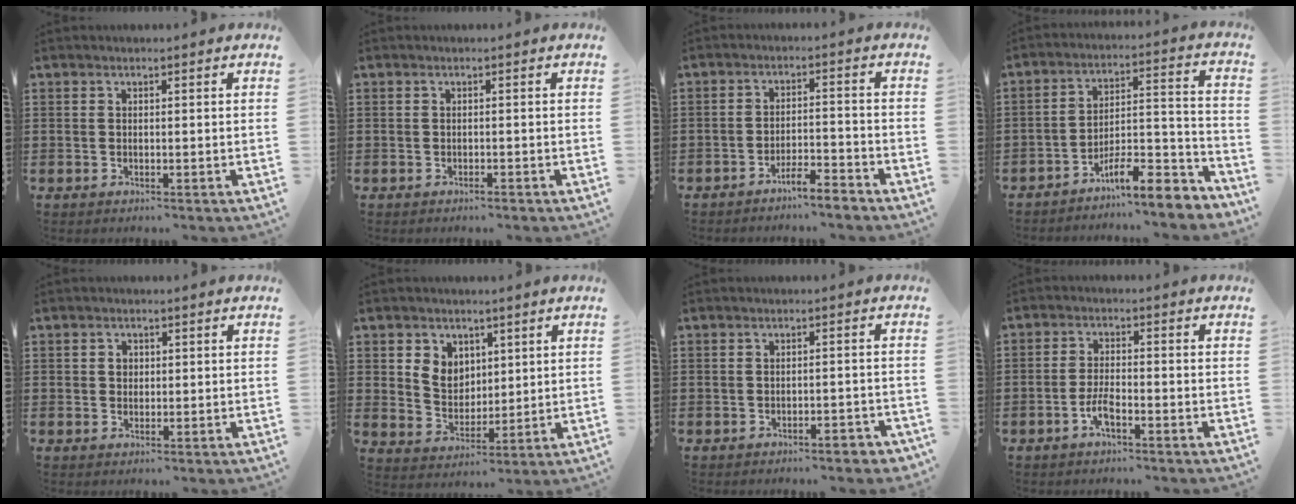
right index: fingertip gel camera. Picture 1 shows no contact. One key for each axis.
{"total": 0.6, "fx": -0.5, "fy": 0.1, "fz": 0.2, "tx": -0.007, "ty": -0.004, "tz": -0.010}
{"total": 3.6, "fx": -3.4, "fy": -0.1, "fz": 1.1, "tx": -0.022, "ty": 0.001, "tz": -0.067}
{"total": 9.0, "fx": -7.3, "fy": 1.8, "fz": 4.9, "tx": -0.069, "ty": 0.016, "tz": -0.135}
{"total": 1.5, "fx": 0.3, "fy": 1.3, "fz": 0.7, "tx": -0.017, "ty": 0.008, "tz": 0.005}
{"total": 5.3, "fx": 2.4, "fy": 4.5, "fz": 1.4, "tx": -0.042, "ty": 0.010, "tz": 0.043}
{"total": 1.9, "fx": -1.6, "fy": 0.3, "fz": 1.0, "tx": -0.020, "ty": 0.000, "tz": -0.031}
{"total": 3.6, "fx": -2.0, "fy": 1.1, "fz": 2.8, "tx": -0.069, "ty": -0.002, "tz": -0.042}